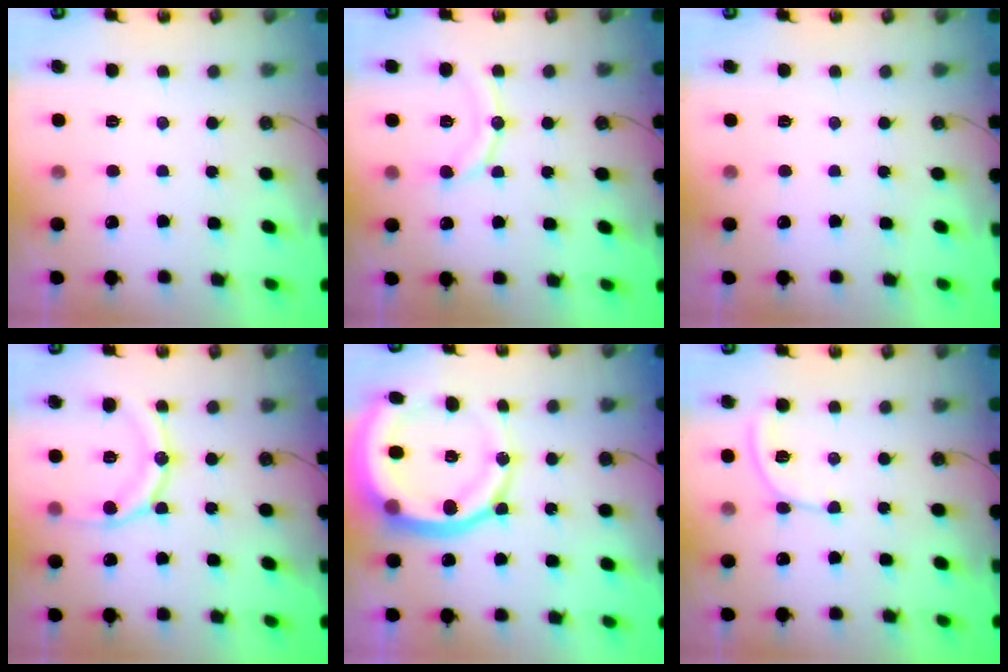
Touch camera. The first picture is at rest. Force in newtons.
{"total": 10.5, "press": 10.5, "slide": 1.1}
{"total": 0.0}
{"total": 14.6, "press": 14.5, "slide": 1.6}
{"total": 19.8, "press": 19.5, "slide": 3.1}
{"total": 5.5, "press": 5.5, "slide": 0.7}